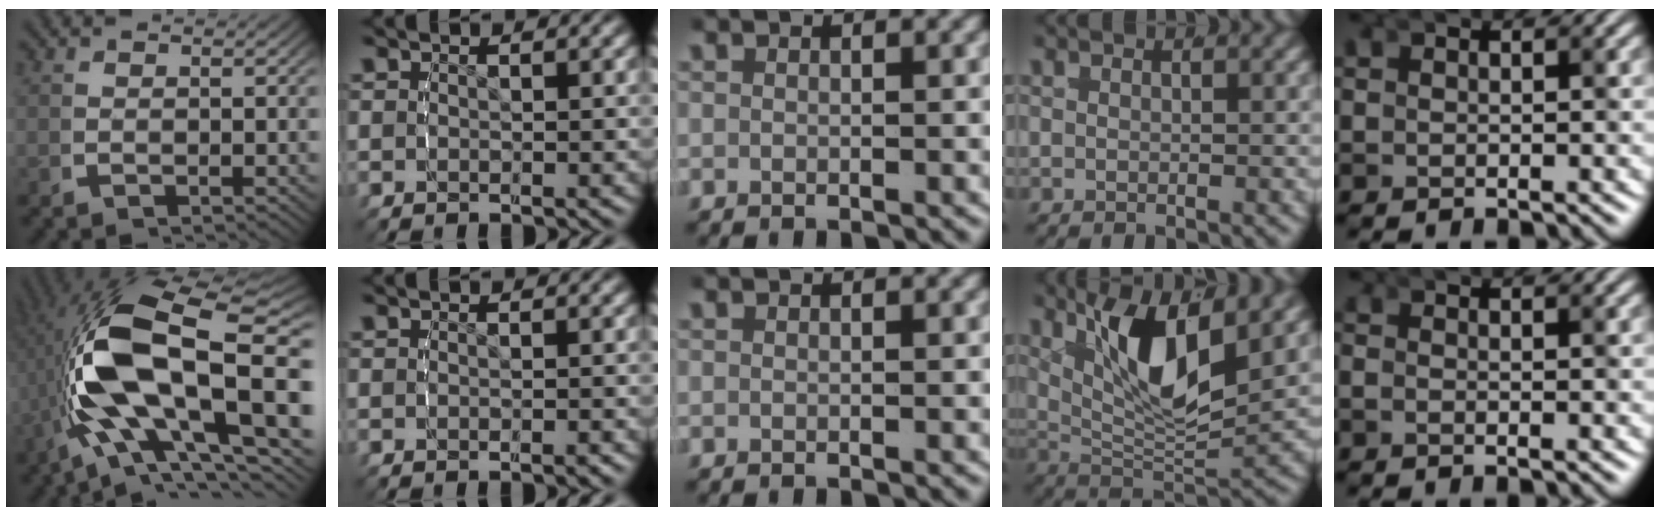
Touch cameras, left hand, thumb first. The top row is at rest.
{"thumb": {"total": 18.9, "force": [0.3, 9.3, 16.4], "torque": [-0.339, -0.031, 0.029]}, "ring": {"total": 8.3, "force": [2.7, 3.4, 7.1], "torque": [-0.130, -0.005, 0.045]}, "little": {"total": 1.1, "force": [-0.8, -0.7, -0.2], "torque": [0.008, 0.000, -0.018]}}